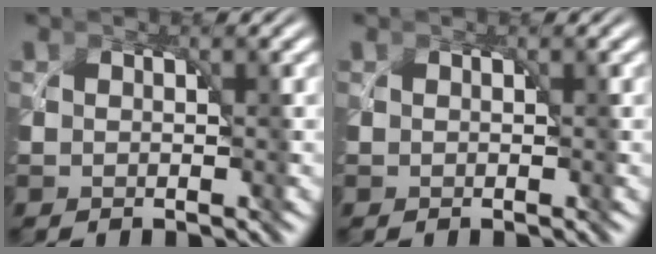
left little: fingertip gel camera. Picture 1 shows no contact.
{"total": 0.0}